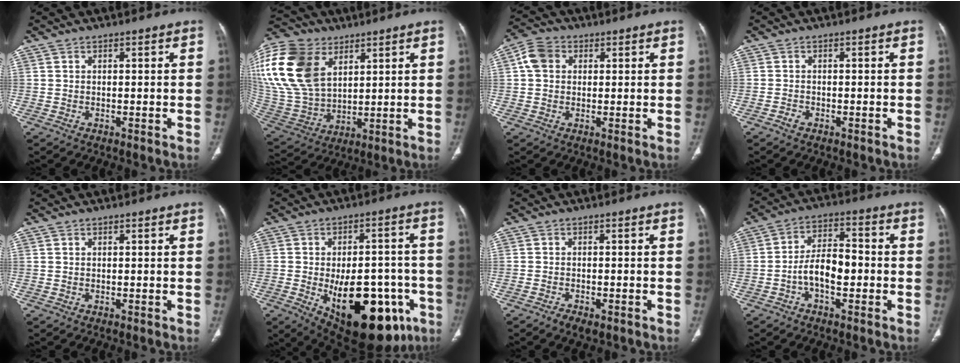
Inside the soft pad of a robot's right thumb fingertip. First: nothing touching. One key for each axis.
{"total": 26.1, "fx": 9.9, "fy": 17.3, "fz": 16.8, "tx": -0.385, "ty": 0.002, "tz": 0.199}
{"total": 5.5, "fx": 1.3, "fy": 4.4, "fz": 3.0, "tx": -0.052, "ty": 0.011, "tz": 0.018}
{"total": 1.0, "fx": -0.8, "fy": 0.6, "fz": 0.4, "tx": -0.008, "ty": 0.004, "tz": -0.017}
{"total": 0.0}
{"total": 24.3, "fx": -8.3, "fy": 12.2, "fz": 19.3, "tx": -0.225, "ty": 0.020, "tz": -0.092}
{"total": 2.8, "fx": -1.9, "fy": 1.2, "fz": 1.5, "tx": -0.026, "ty": 0.007, "tz": -0.028}
{"total": 8.2, "fx": -2.2, "fy": 4.3, "fz": 6.7, "tx": -0.108, "ty": 0.035, "tz": -0.044}